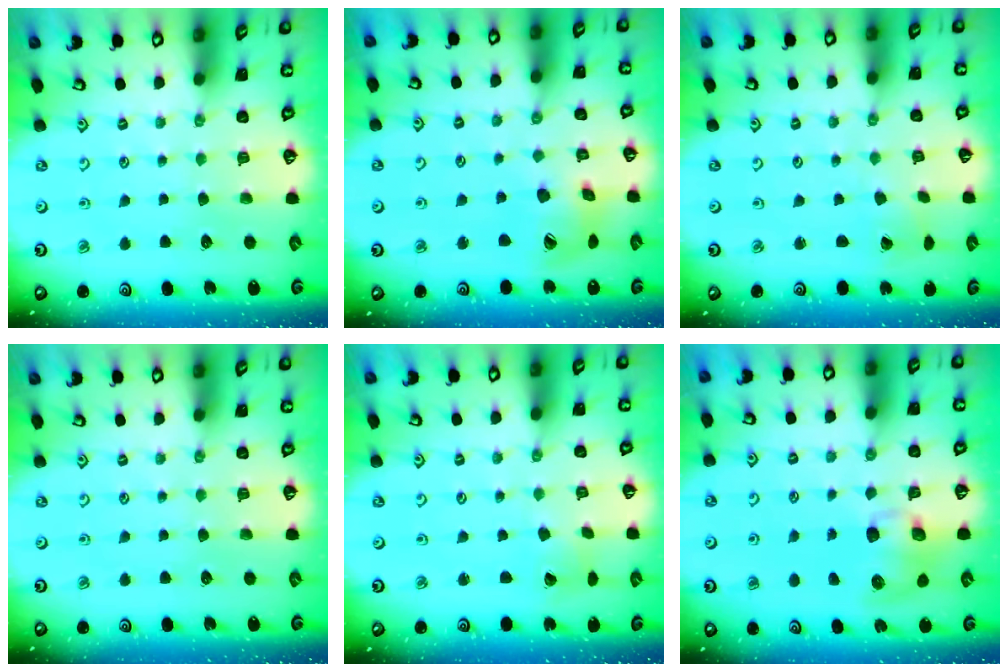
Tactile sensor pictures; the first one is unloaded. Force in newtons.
{"total": 12.0, "press": 12.0, "slide": 1.4}
{"total": 1.8, "press": 1.8, "slide": 0.4}
{"total": 0.0}
{"total": 2.2, "press": 2.2, "slide": 0.2}
{"total": 9.4, "press": 9.3, "slide": 1.4}